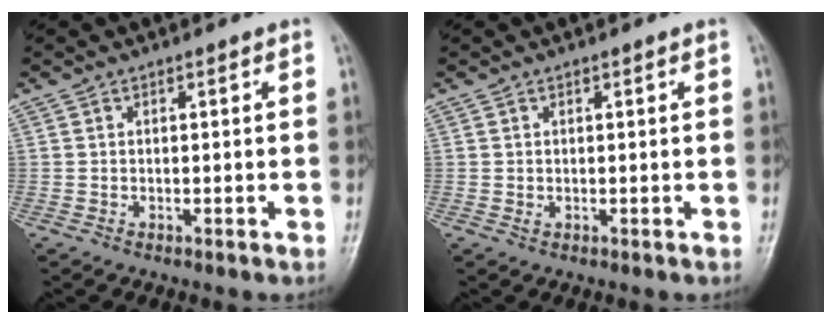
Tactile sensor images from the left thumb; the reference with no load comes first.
{"total": 0.8, "force": [0.2, 0.5, 0.6], "torque": [-0.008, 0.001, 0.006]}